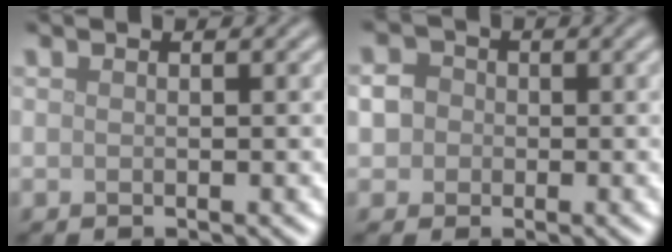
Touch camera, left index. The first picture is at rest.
{"total": 3.8, "force": [0.3, 3.4, 1.6], "torque": [-0.011, 0.018, -0.019]}